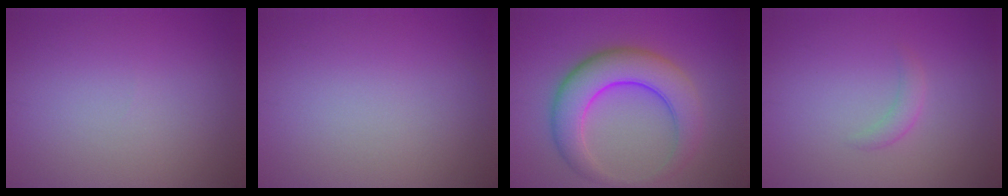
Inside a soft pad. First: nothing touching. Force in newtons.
{"total": 0.0}
{"total": 7.0, "press": 7.0, "slide": 0.2}
{"total": 1.2, "press": 1.2, "slide": 0.1}